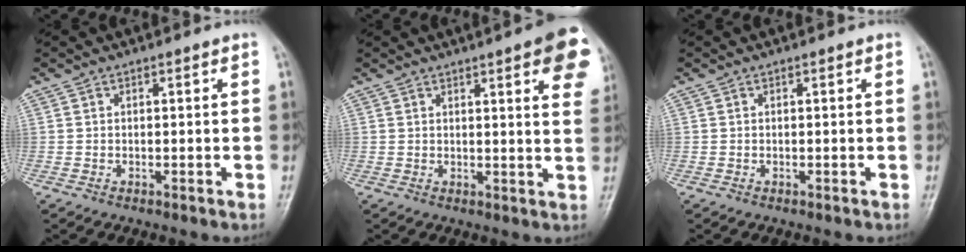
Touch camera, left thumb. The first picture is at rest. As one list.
[{"total": 12.0, "force": [5.7, 2.6, 10.2], "torque": [-0.098, -0.015, 0.060]}, {"total": 0.0}]